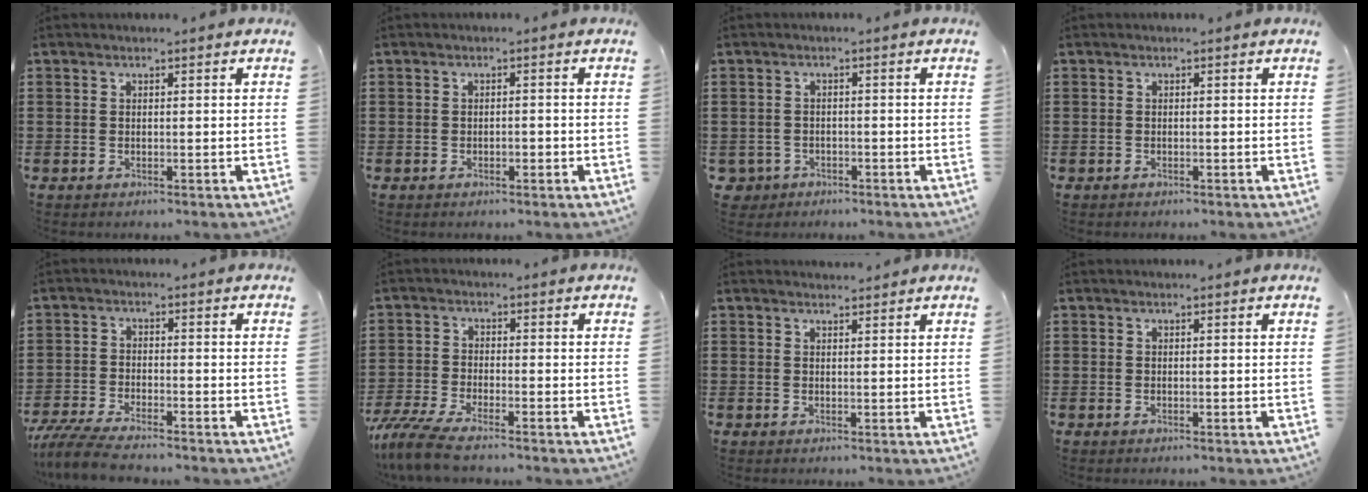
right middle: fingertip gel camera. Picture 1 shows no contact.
{"total": 0.8, "force": [-0.5, 0.4, 0.5], "torque": [-0.011, -0.003, -0.009]}
{"total": 1.8, "force": [-1.4, 1.1, 0.0], "torque": [-0.013, -0.001, -0.036]}
{"total": 0.0}
{"total": 4.9, "force": [-4.5, 0.3, 1.9], "torque": [-0.059, -0.015, -0.094]}
{"total": 5.1, "force": [-4.3, 0.4, 2.8], "torque": [-0.088, -0.024, -0.093]}
{"total": 1.1, "force": [1.1, 0.0, 0.0], "torque": [-0.003, -0.002, 0.022]}
{"total": 0.0}